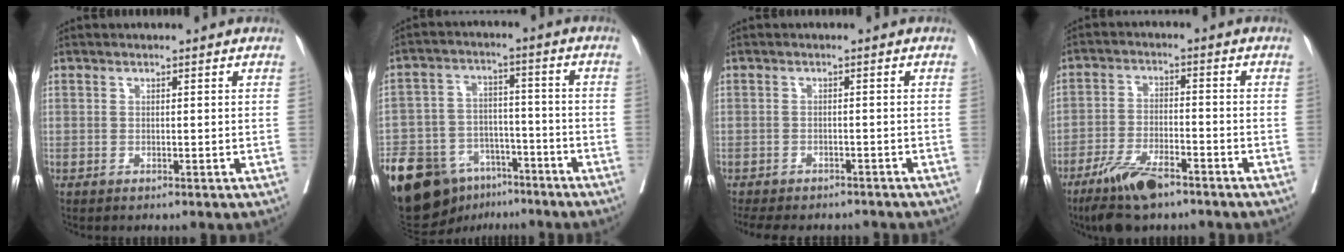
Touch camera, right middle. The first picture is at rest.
{"total": 20.7, "force": [-13.3, 12.0, 10.5], "torque": [-0.258, 0.002, -0.218]}
{"total": 10.7, "force": [-9.3, 3.7, 3.7], "torque": [-0.067, -0.004, -0.120]}
{"total": 9.2, "force": [-6.5, 2.4, 6.0], "torque": [-0.122, -0.015, -0.118]}